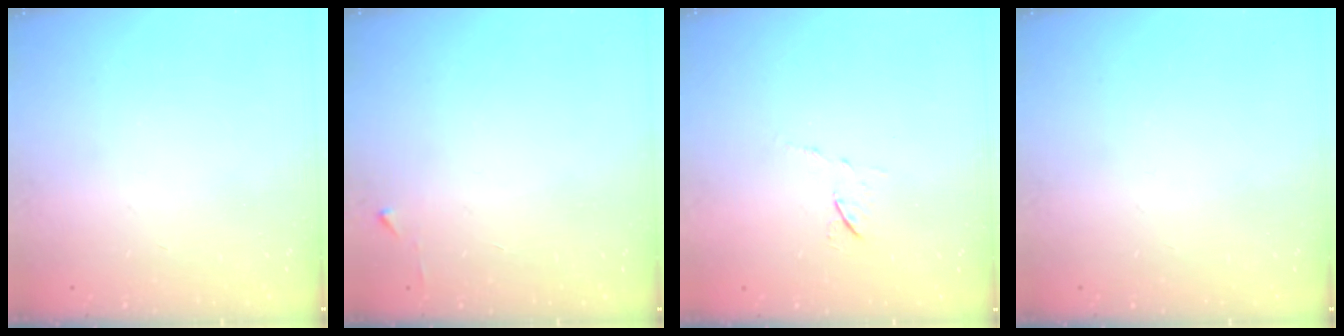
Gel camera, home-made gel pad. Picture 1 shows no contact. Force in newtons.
{"total": 2.4, "press": 2.4, "slide": 0.3}
{"total": 5.6, "press": 5.6, "slide": 0.6}
{"total": 0.0}